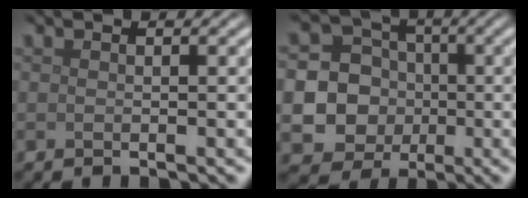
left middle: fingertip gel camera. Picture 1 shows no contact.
{"total": 12.2, "force": [-2.1, 11.6, 3.1], "torque": [-0.086, -0.007, -0.053]}